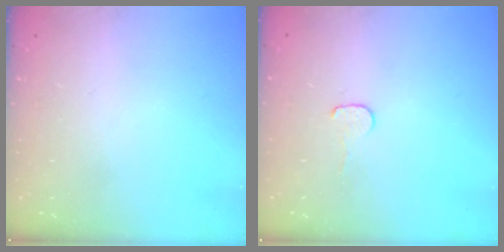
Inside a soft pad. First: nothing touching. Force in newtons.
{"total": 3.7, "press": 3.6, "slide": 0.3}